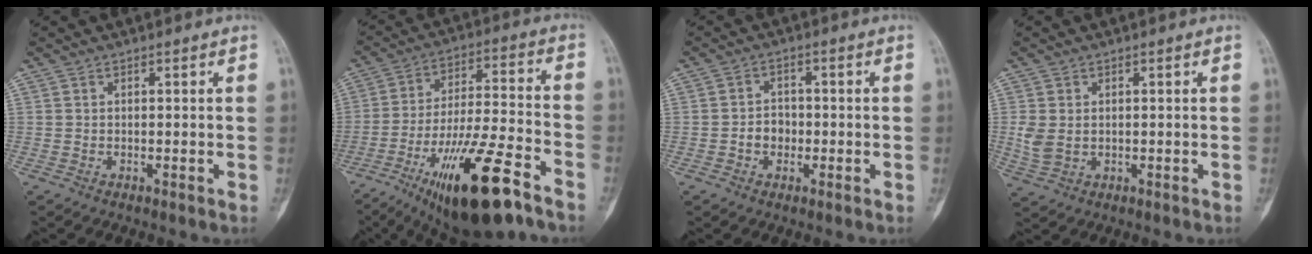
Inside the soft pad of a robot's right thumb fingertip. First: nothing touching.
{"total": 20.9, "force": [-12.2, 5.1, 16.2], "torque": [-0.285, 0.052, -0.203]}
{"total": 4.3, "force": [-1.5, 3.1, 2.6], "torque": [-0.032, 0.019, -0.032]}
{"total": 4.4, "force": [0.2, 3.2, 3.0], "torque": [-0.070, 0.000, 0.012]}